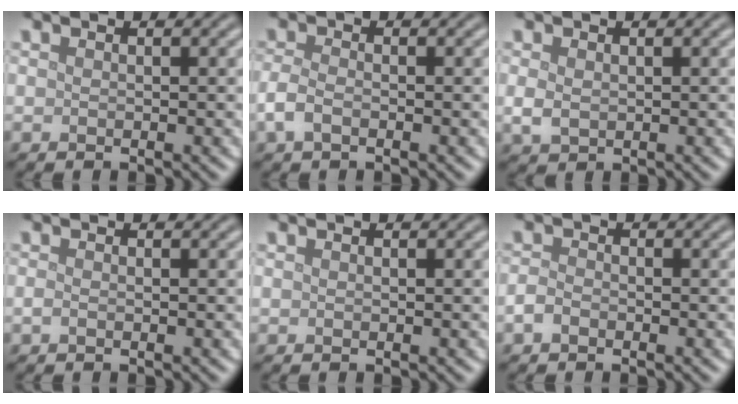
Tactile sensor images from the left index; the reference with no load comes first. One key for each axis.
{"total": 2.0, "fx": -0.9, "fy": 1.0, "fz": 1.4, "tx": -0.034, "ty": 0.000, "tz": -0.024}
{"total": 1.7, "fx": 0.0, "fy": 1.3, "fz": 1.1, "tx": -0.027, "ty": -0.001, "tz": 0.004}
{"total": 0.5, "fx": -0.3, "fy": 0.2, "fz": 0.4, "tx": -0.010, "ty": -0.003, "tz": -0.006}
{"total": 0.0}
{"total": 1.2, "fx": -0.7, "fy": 0.7, "fz": 0.6, "tx": -0.013, "ty": 0.001, "tz": -0.018}